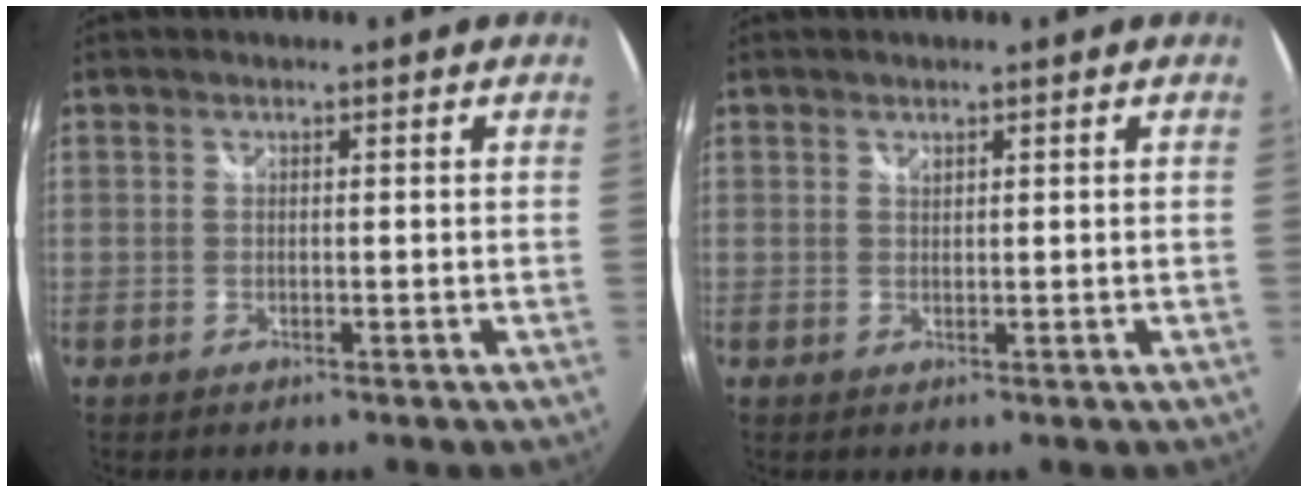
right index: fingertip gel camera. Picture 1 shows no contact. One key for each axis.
{"total": 0.6, "fx": 0.5, "fy": 0.2, "fz": 0.2, "tx": -0.003, "ty": -0.001, "tz": 0.010}